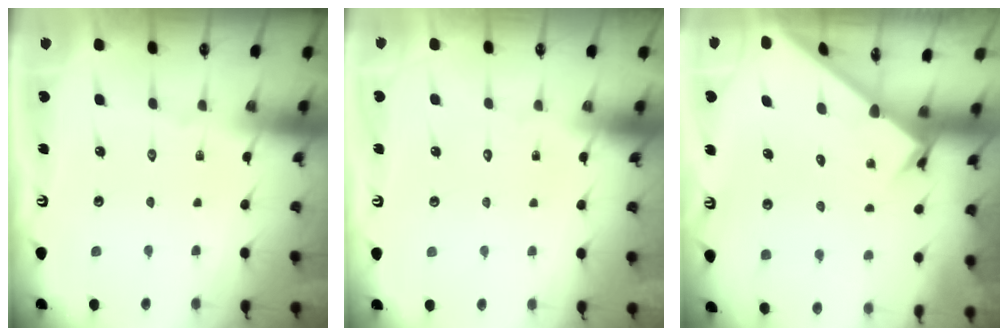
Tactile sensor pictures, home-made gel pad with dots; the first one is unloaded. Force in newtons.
{"total": 1.6, "press": 1.6, "slide": 0.0}
{"total": 2.1, "press": 2.1, "slide": 0.1}